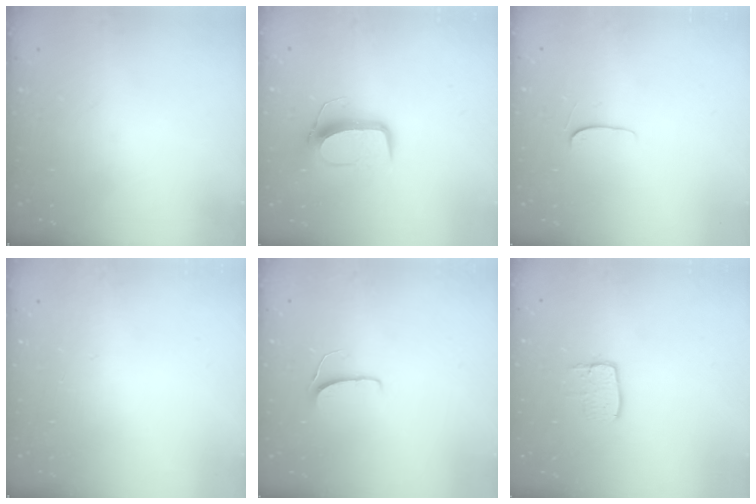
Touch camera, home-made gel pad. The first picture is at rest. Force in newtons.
{"total": 10.2, "press": 10.1, "slide": 0.5}
{"total": 4.3, "press": 4.3, "slide": 0.5}
{"total": 0.0}
{"total": 5.4, "press": 5.4, "slide": 0.4}
{"total": 6.8, "press": 6.8, "slide": 0.4}